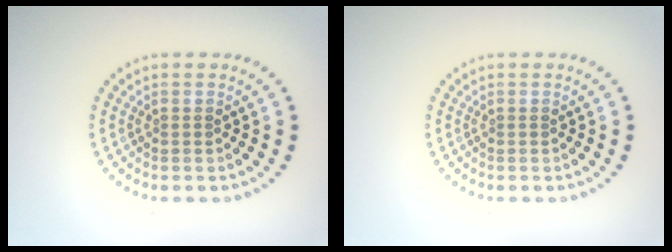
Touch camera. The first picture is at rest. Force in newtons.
{"total": 0.0}